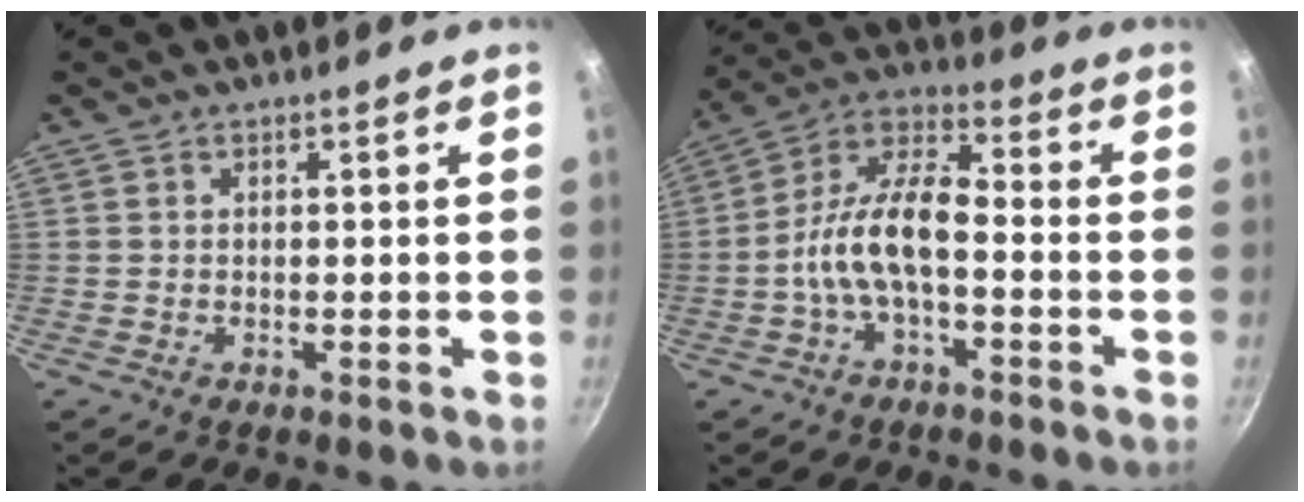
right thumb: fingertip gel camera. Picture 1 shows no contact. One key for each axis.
{"total": 11.9, "fx": -3.0, "fy": 5.4, "fz": 10.2, "tx": -0.182, "ty": 0.045, "tz": -0.070}